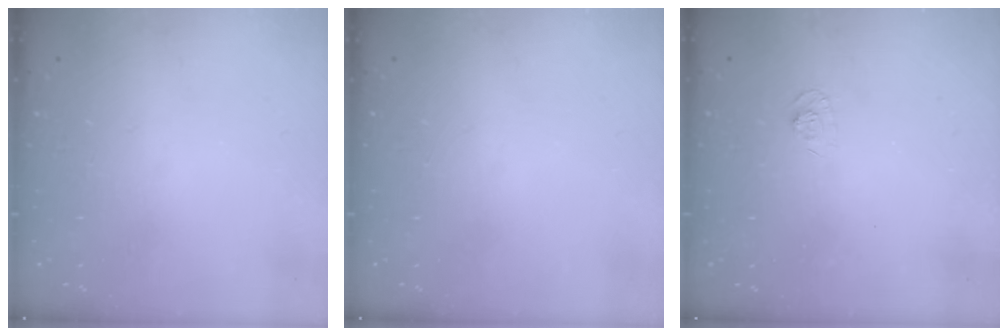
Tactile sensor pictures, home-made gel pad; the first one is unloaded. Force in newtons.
{"total": 0.0}
{"total": 5.2, "press": 5.1, "slide": 1.2}